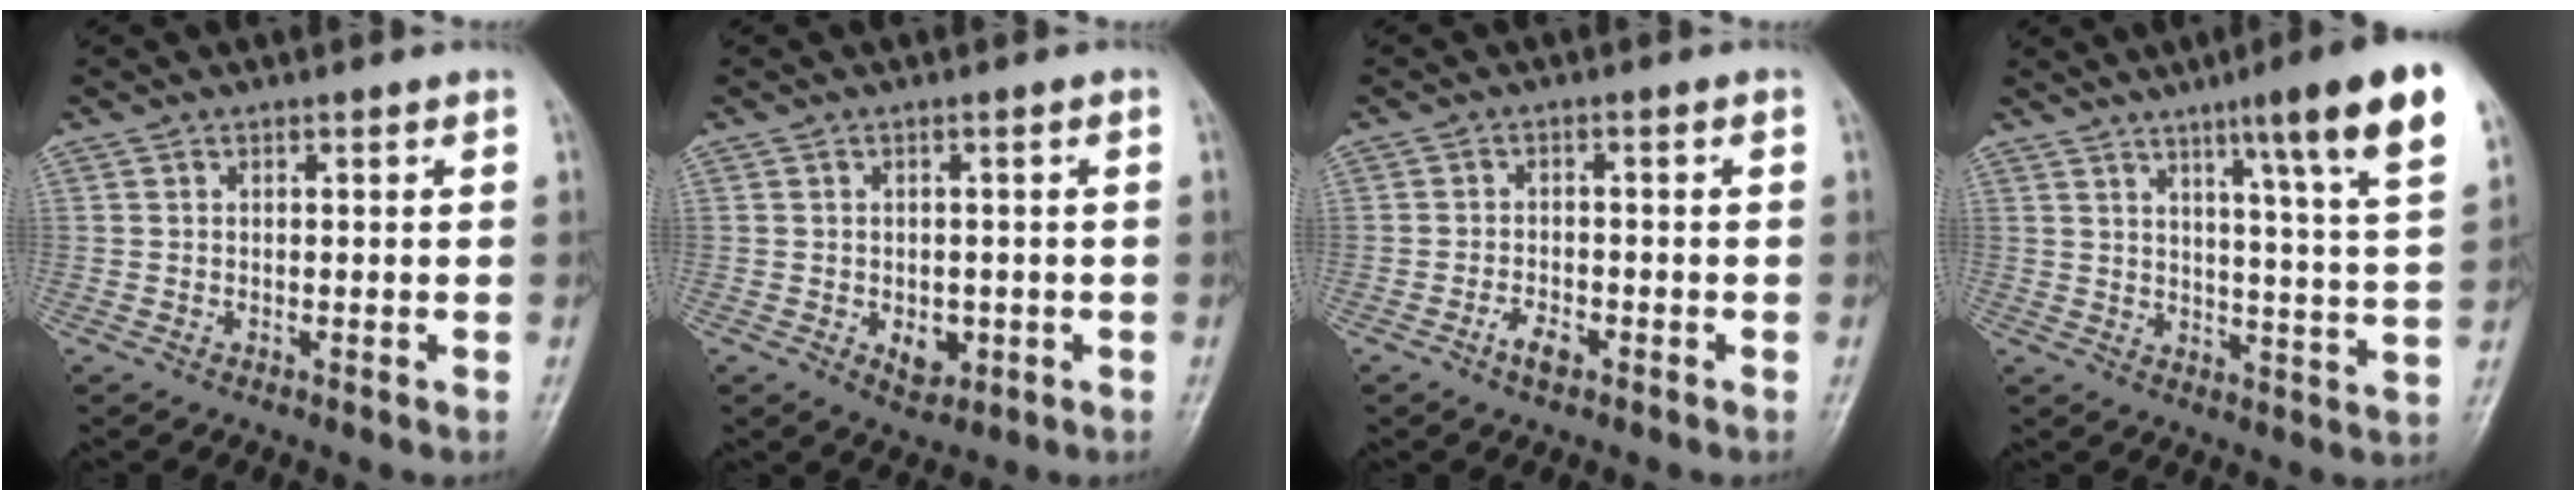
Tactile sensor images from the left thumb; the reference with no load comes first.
{"total": 4.2, "force": [-1.1, 2.9, 2.8], "torque": [-0.024, 0.002, -0.007]}
{"total": 3.1, "force": [-1.8, 1.4, 2.0], "torque": [-0.037, 0.010, -0.033]}
{"total": 17.0, "force": [9.8, 0.8, 13.9], "torque": [-0.183, -0.045, 0.127]}